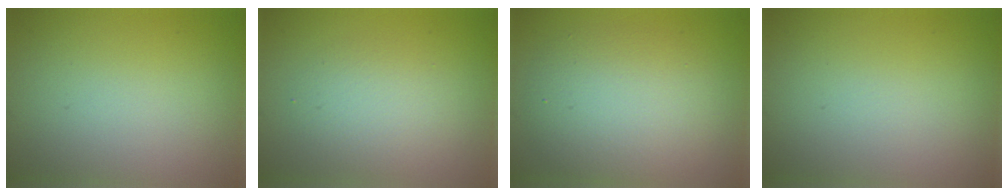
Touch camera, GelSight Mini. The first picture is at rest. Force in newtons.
{"total": 2.8, "press": 2.8, "slide": 0.2}
{"total": 5.8, "press": 5.8, "slide": 0.2}
{"total": 0.0}